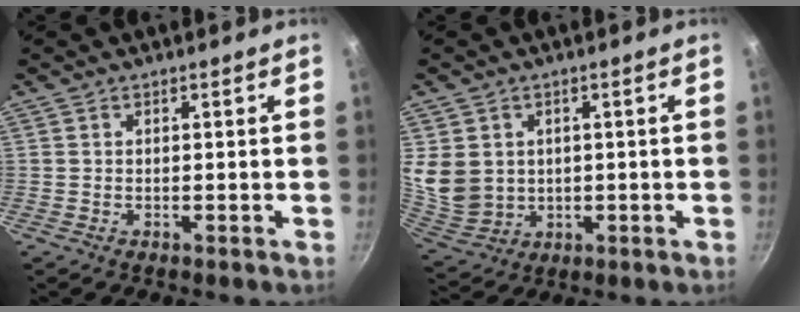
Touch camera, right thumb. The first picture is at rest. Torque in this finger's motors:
{"motor_torque": [-0.74, 0.94, 0.39, 0.10, 0.26]}